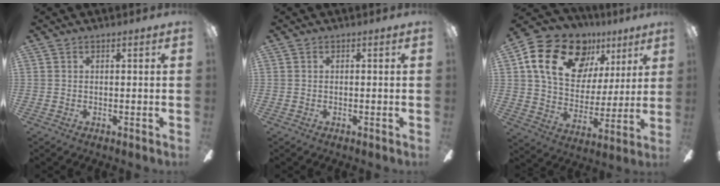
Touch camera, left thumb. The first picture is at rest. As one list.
[{"total": 0.0}, {"total": 22.2, "force": [11.6, 14.5, 12.2], "torque": [-0.204, -0.042, 0.211]}]